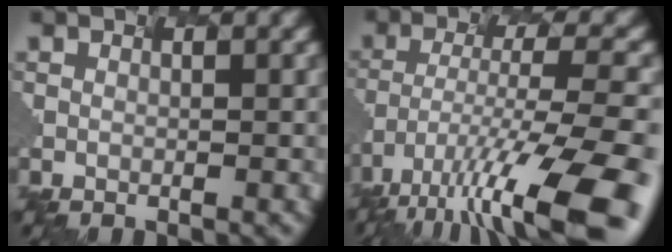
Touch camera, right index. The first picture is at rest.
{"total": 12.8, "force": [-9.2, 2.0, 8.6], "torque": [-0.185, -0.003, -0.128]}